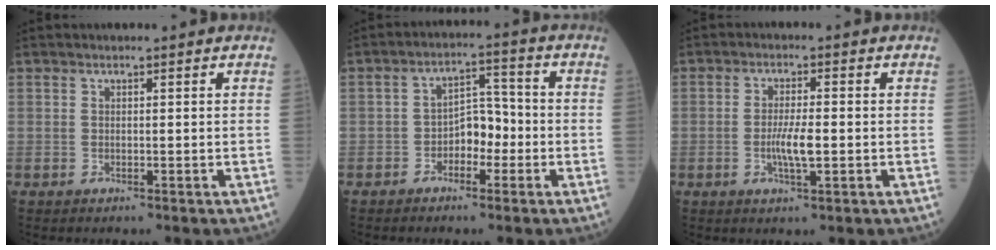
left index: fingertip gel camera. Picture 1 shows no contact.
{"total": 5.0, "force": [-2.1, 2.7, 3.6], "torque": [-0.054, 0.016, -0.042]}
{"total": 3.9, "force": [-1.0, 0.5, 3.8], "torque": [-0.075, -0.007, -0.019]}